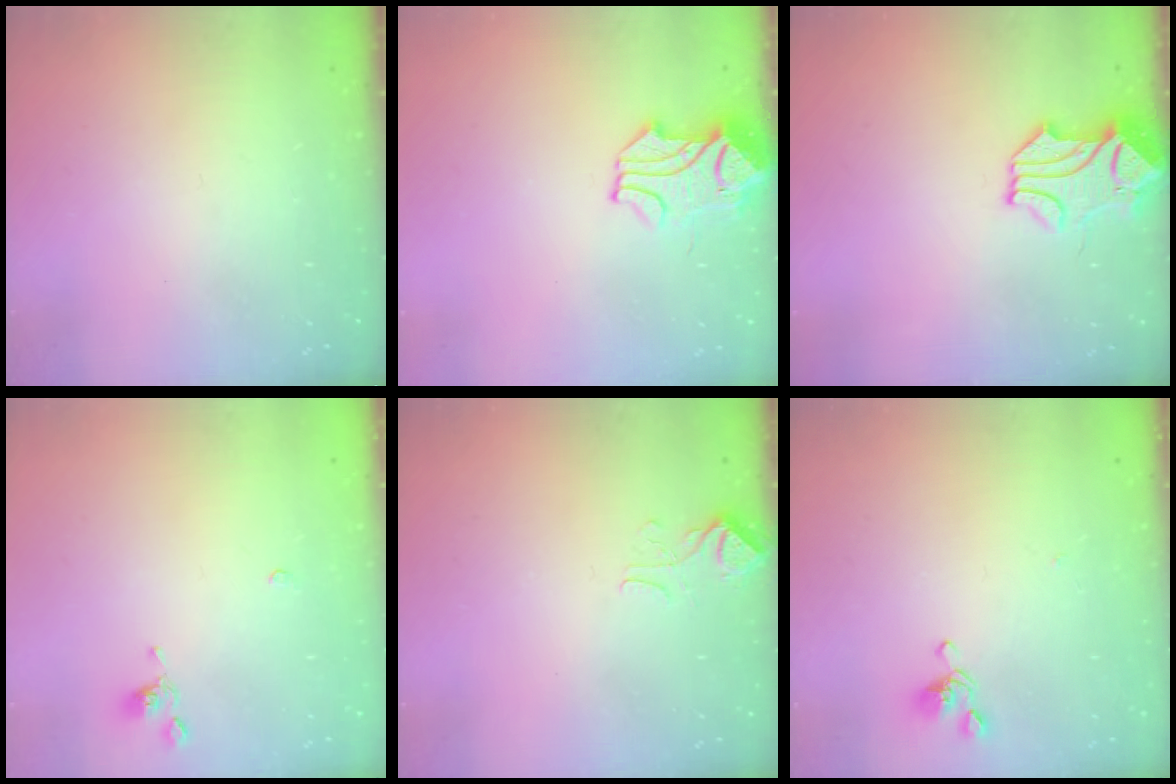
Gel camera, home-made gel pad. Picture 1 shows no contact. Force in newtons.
{"total": 6.1, "press": 6.1, "slide": 0.4}
{"total": 1.2, "press": 1.0, "slide": 0.8}
{"total": 0.0}
{"total": 2.4, "press": 2.3, "slide": 0.7}
{"total": 2.5, "press": 2.3, "slide": 0.9}